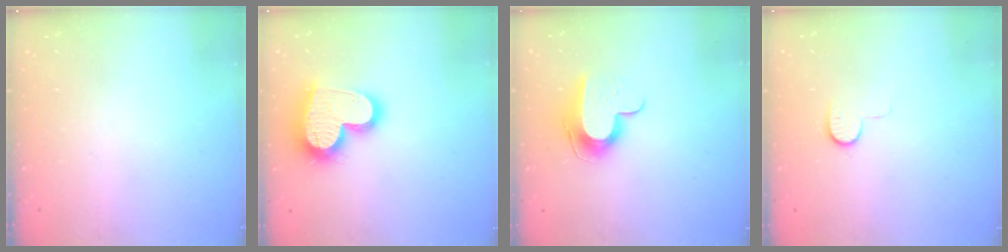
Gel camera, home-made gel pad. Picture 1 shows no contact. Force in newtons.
{"total": 18.1, "press": 18.0, "slide": 1.5}
{"total": 10.2, "press": 10.2, "slide": 0.6}
{"total": 6.2, "press": 6.2, "slide": 0.6}